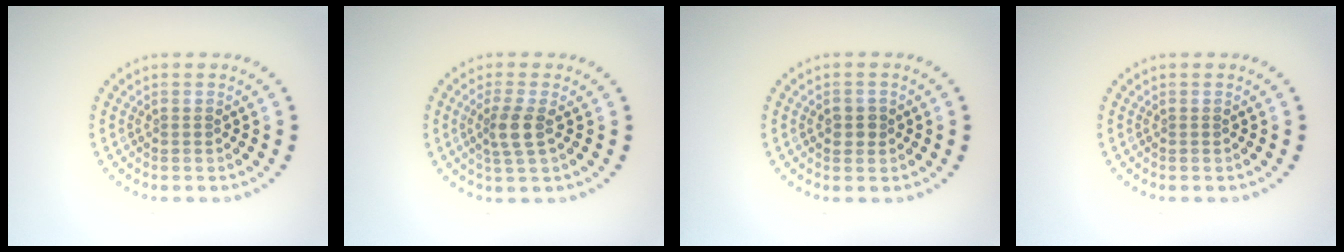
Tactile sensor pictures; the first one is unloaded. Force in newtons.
{"total": 2.4, "press": 1.9, "slide": 1.4}
{"total": 1.6, "press": 1.6, "slide": 0.3}
{"total": 0.0}